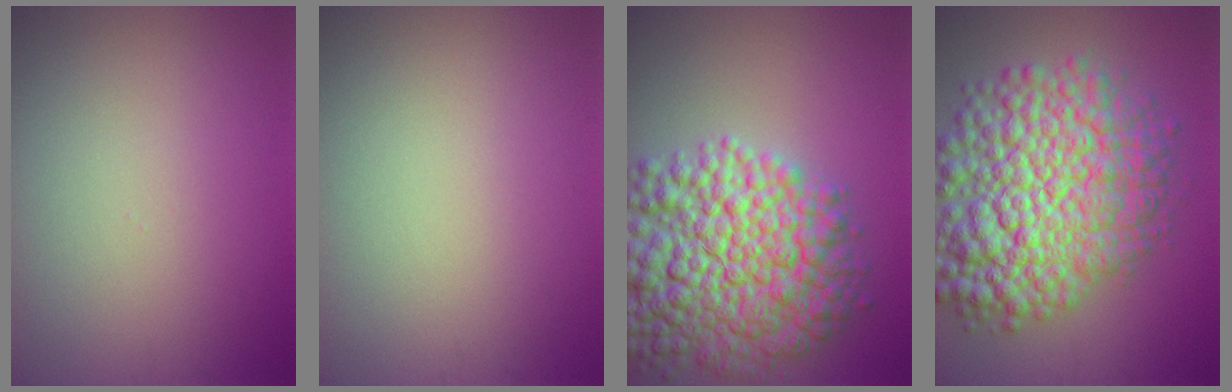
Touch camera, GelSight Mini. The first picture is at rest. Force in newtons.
{"total": 0.0}
{"total": 11.6, "press": 11.6, "slide": 0.3}
{"total": 12.7, "press": 12.7, "slide": 0.3}